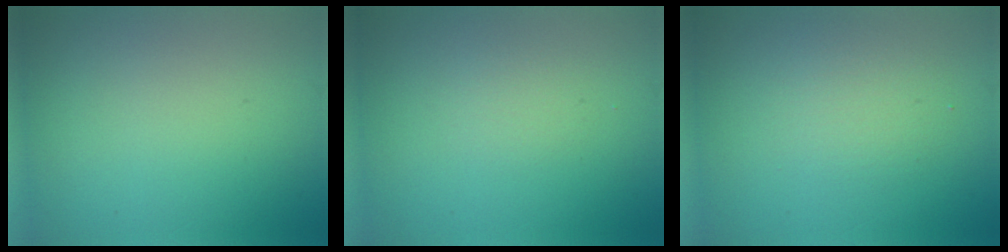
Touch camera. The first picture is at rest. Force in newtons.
{"total": 1.0, "press": 1.0, "slide": 0.0}
{"total": 2.2, "press": 2.2, "slide": 0.1}